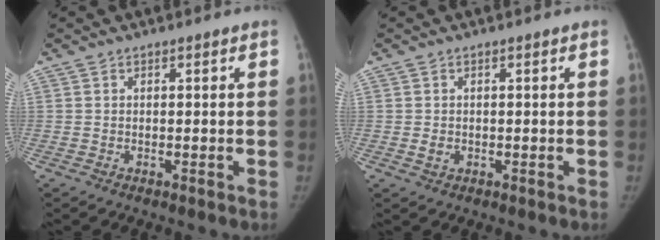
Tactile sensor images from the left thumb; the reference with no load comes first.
{"total": 1.6, "force": [-0.3, 1.3, 0.9], "torque": [-0.015, 0.000, -0.002]}